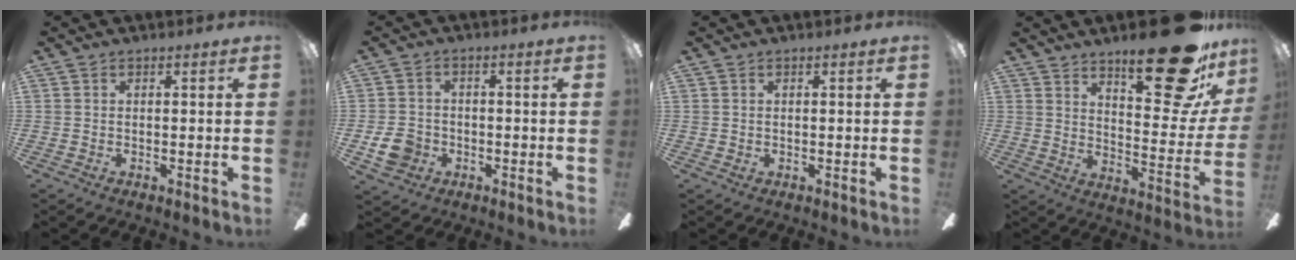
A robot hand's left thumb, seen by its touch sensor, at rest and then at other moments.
{"total": 6.7, "force": [-2.2, 5.6, 2.9], "torque": [-0.052, 0.014, -0.040]}
{"total": 0.6, "force": [0.3, 0.4, 0.1], "torque": [-0.003, 0.005, 0.005]}
{"total": 25.6, "force": [16.4, 8.2, 17.8], "torque": [-0.233, -0.104, 0.260]}